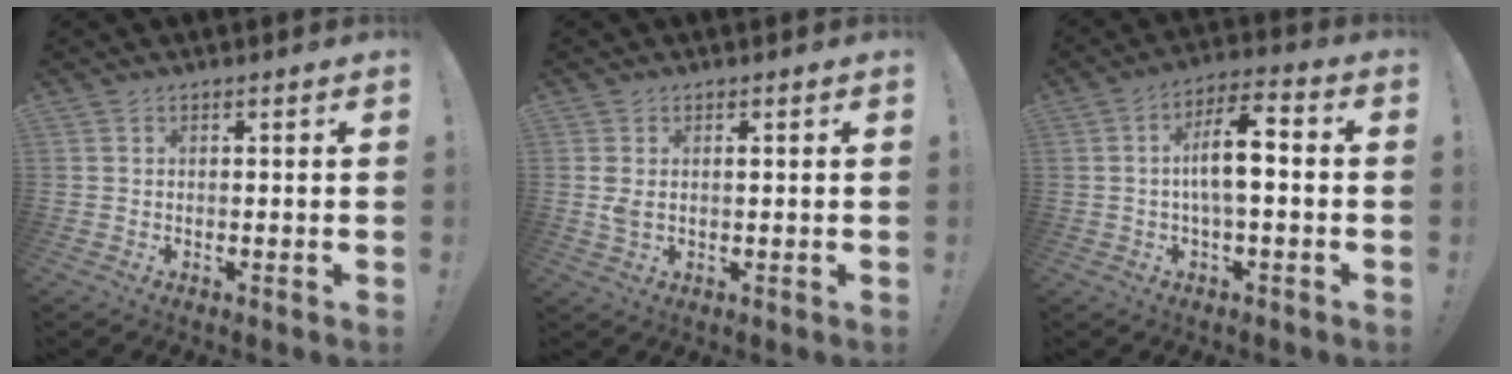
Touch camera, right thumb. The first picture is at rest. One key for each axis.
{"total": 2.2, "fx": 0.6, "fy": 1.2, "fz": 1.8, "tx": -0.035, "ty": 0.004, "tz": 0.010}
{"total": 10.3, "fx": -0.4, "fy": 3.4, "fz": 9.7, "tx": -0.164, "ty": 0.008, "tz": -0.009}